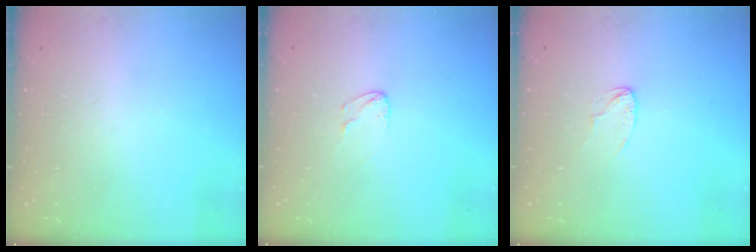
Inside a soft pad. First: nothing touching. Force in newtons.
{"total": 2.5, "press": 2.5, "slide": 0.2}
{"total": 3.4, "press": 3.4, "slide": 0.2}